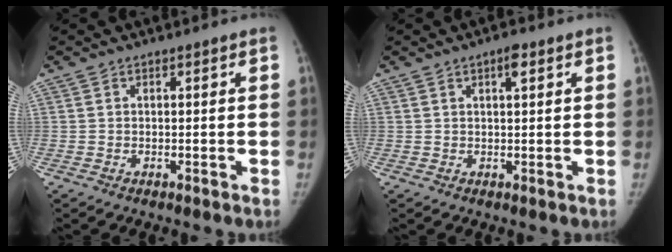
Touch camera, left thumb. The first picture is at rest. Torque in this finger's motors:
{"motor_torque": [0.44, 0.32, 0.80, -0.30, 0.05]}